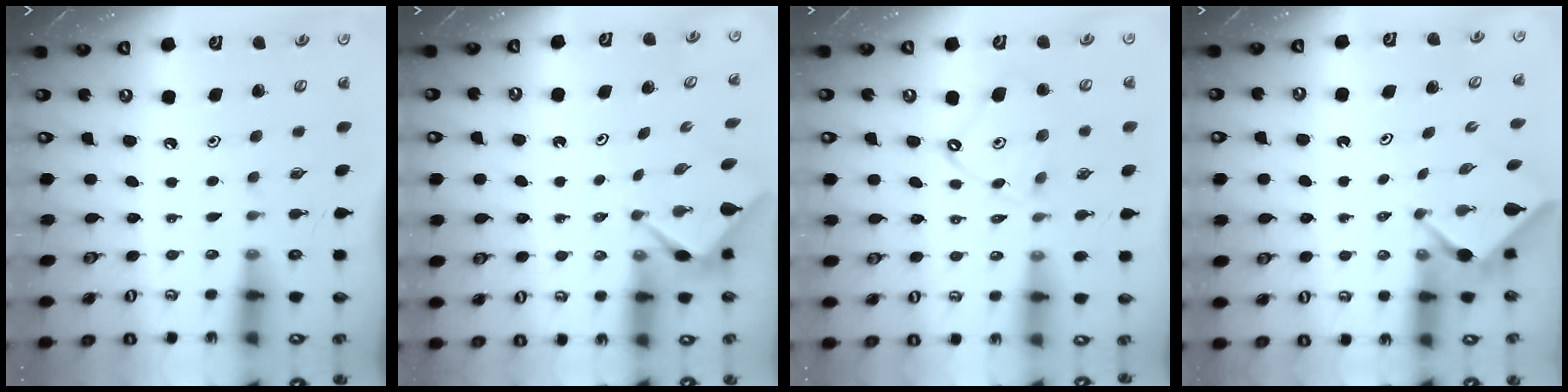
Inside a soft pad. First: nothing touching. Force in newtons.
{"total": 2.9, "press": 2.9, "slide": 0.2}
{"total": 10.7, "press": 10.7, "slide": 0.9}
{"total": 2.5, "press": 2.4, "slide": 0.3}